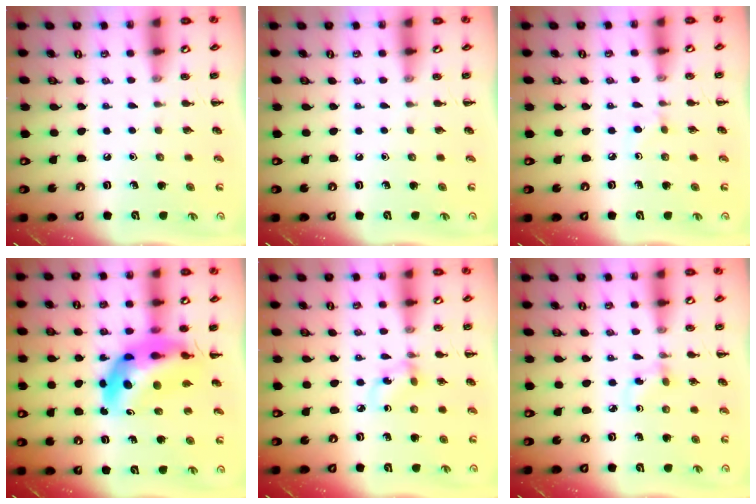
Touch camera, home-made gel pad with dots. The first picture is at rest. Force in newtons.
{"total": 0.0}
{"total": 2.7, "press": 2.5, "slide": 1.0}
{"total": 13.4, "press": 12.8, "slide": 3.9}
{"total": 3.3, "press": 3.2, "slide": 0.7}
{"total": 3.0, "press": 2.8, "slide": 1.2}